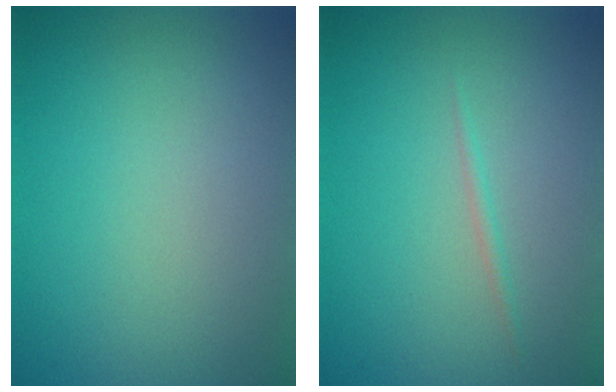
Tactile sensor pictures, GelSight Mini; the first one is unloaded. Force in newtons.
{"total": 0.6, "press": 0.6, "slide": 0.0}